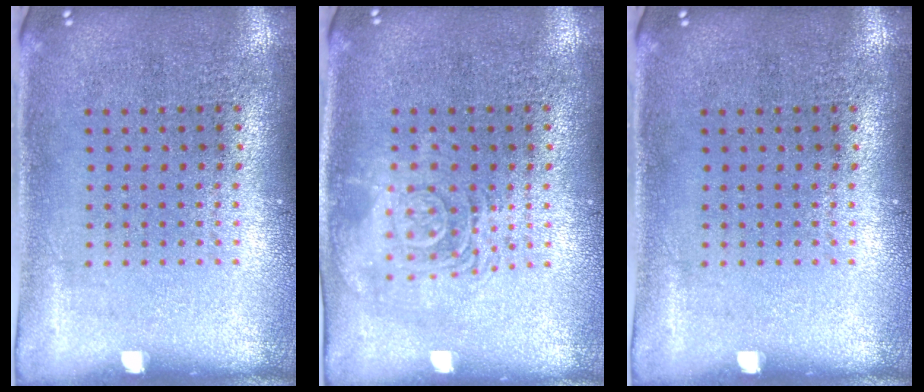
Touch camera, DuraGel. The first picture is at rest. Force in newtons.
{"total": 2.8, "press": 2.7, "slide": 0.4}
{"total": 0.0}